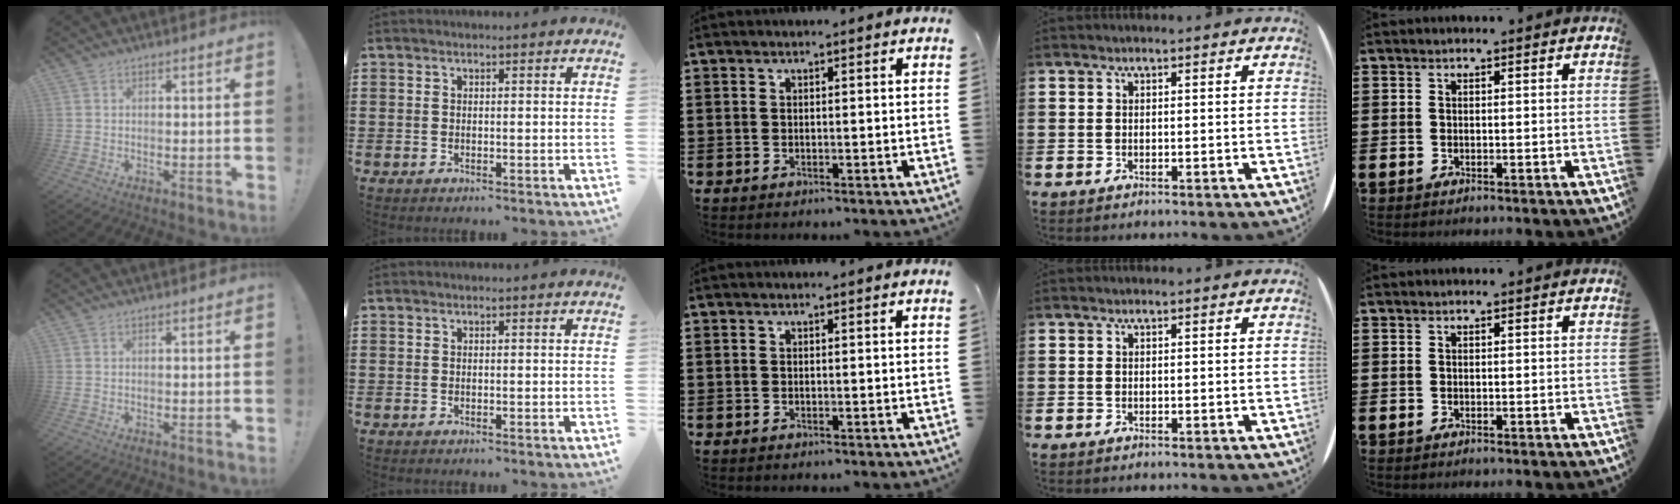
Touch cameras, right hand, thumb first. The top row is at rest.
{}